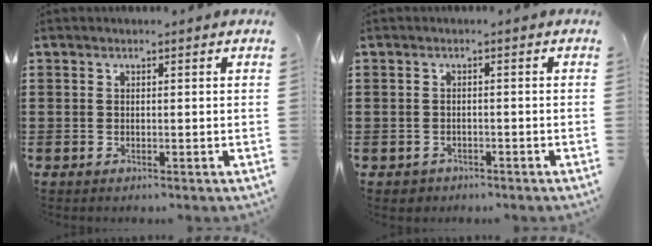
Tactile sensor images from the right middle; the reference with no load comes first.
{"total": 1.0, "force": [-0.8, 0.6, 0.0], "torque": [-0.003, 0.002, -0.019]}